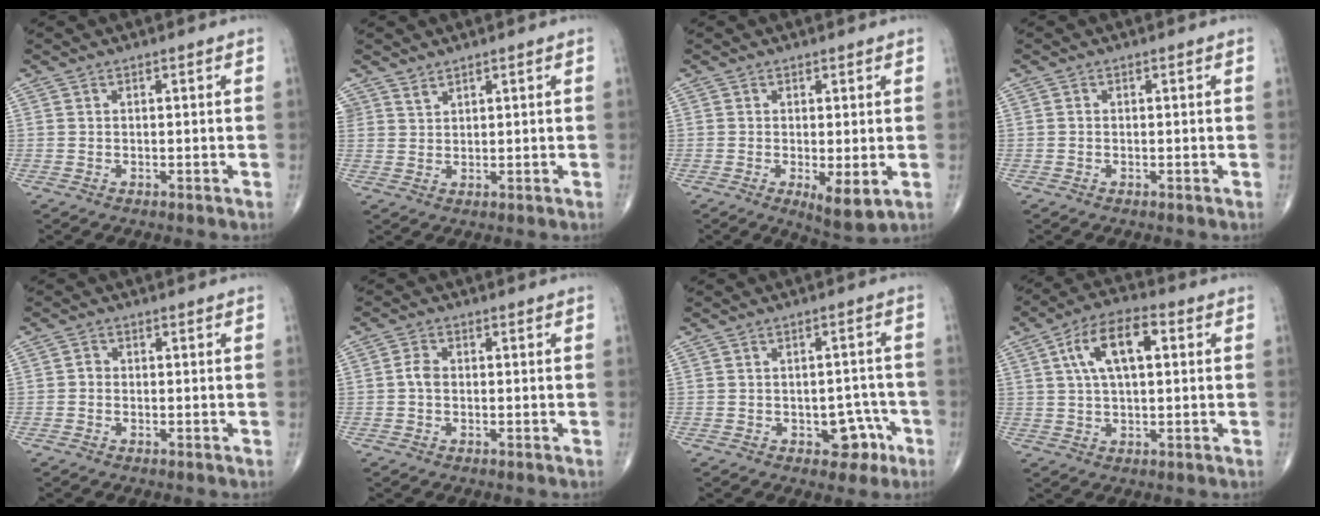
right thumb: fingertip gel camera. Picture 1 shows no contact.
{"total": 1.5, "force": [1.4, 0.5, 0.0], "torque": [0.011, -0.013, 0.025]}
{"total": 5.3, "force": [-1.1, 1.7, 4.9], "torque": [-0.076, -0.017, -0.014]}
{"total": 0.0}
{"total": 1.1, "force": [-0.3, 0.9, 0.5], "torque": [-0.002, 0.003, -0.009]}
{"total": 2.3, "force": [-0.2, 1.6, 1.6], "torque": [-0.026, 0.006, -0.009]}
{"total": 5.7, "force": [-2.5, 3.9, 3.5], "torque": [-0.014, 0.026, -0.026]}
{"total": 11.1, "force": [2.9, 5.1, 9.4], "torque": [-0.168, 0.019, 0.046]}